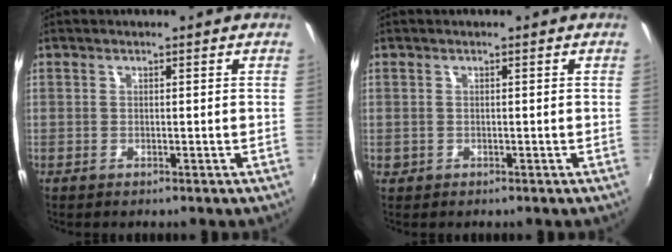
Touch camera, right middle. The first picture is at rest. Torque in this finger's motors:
{"motor_torque": [-0.09, 0.00, 0.03, 0.01]}